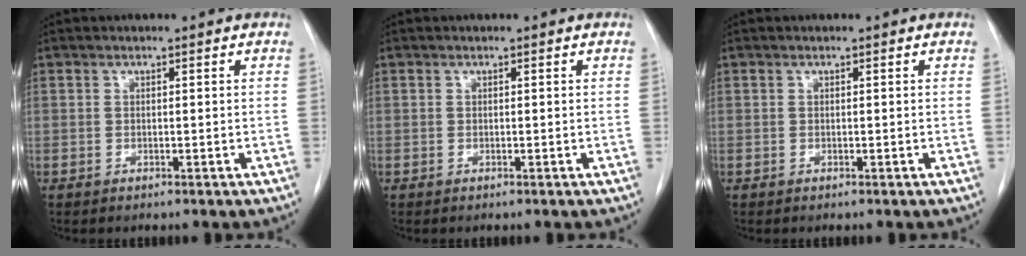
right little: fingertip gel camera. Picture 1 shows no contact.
{"total": 0.0}
{"total": 0.0}